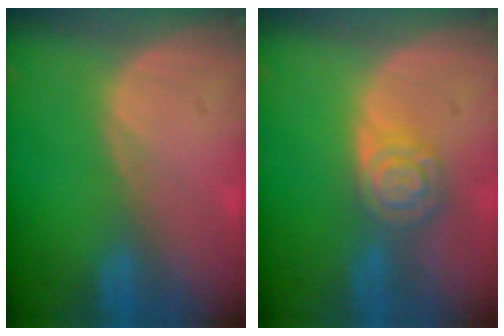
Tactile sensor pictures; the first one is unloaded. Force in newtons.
{"total": 5.5, "press": 4.9, "slide": 2.6}